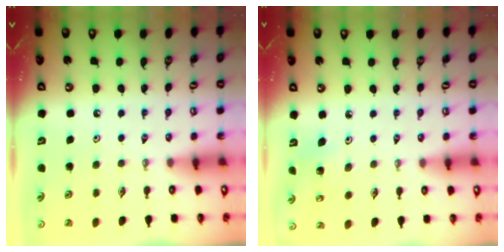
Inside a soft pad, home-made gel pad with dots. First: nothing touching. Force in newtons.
{"total": 4.1, "press": 4.0, "slide": 1.1}